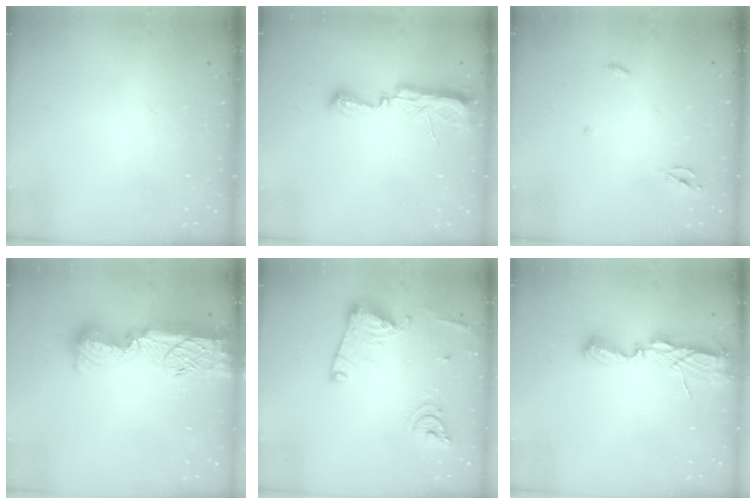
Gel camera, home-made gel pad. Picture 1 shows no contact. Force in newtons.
{"total": 7.7, "press": 7.7, "slide": 0.7}
{"total": 2.3, "press": 2.3, "slide": 0.1}
{"total": 17.4, "press": 16.6, "slide": 5.5}
{"total": 15.7, "press": 15.6, "slide": 1.6}
{"total": 7.1, "press": 7.1, "slide": 0.5}